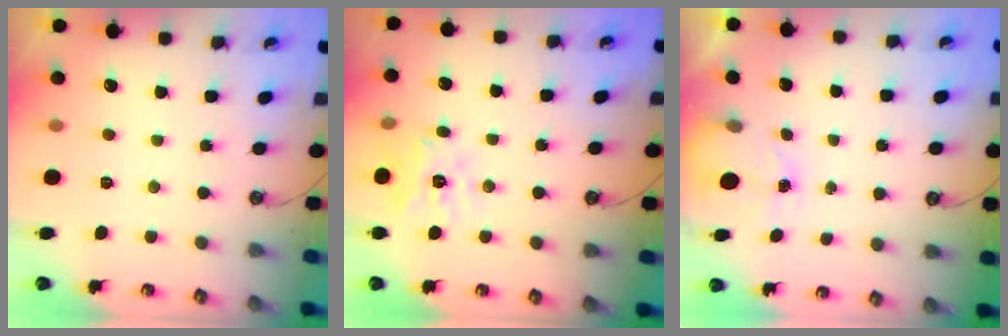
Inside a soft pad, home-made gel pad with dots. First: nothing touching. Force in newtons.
{"total": 12.3, "press": 12.2, "slide": 1.0}
{"total": 1.6, "press": 1.6, "slide": 0.3}